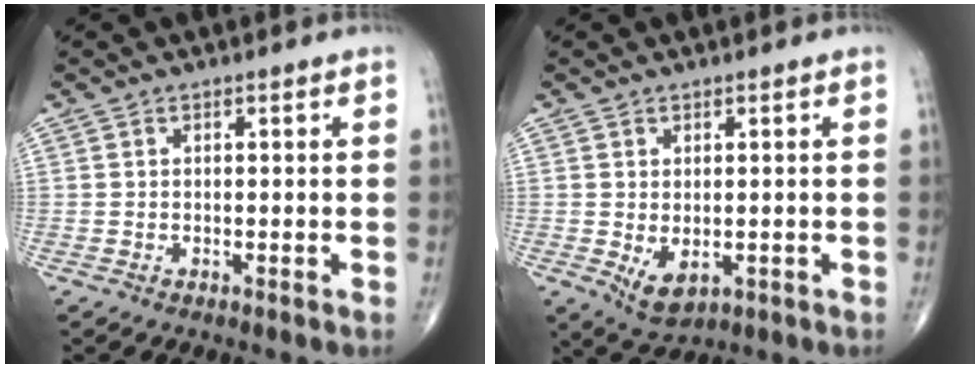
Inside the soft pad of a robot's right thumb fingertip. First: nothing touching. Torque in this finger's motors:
{"motor_torque": [-0.19, 0.34, 0.25, 0.21, 0.15]}